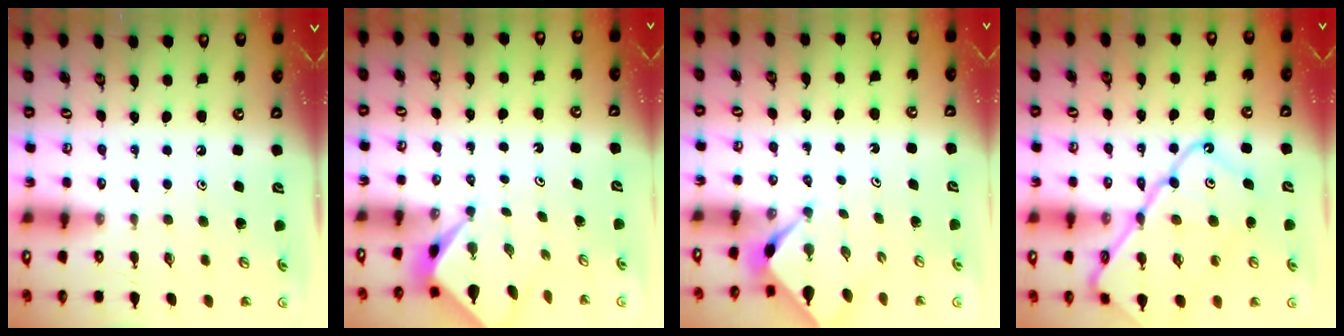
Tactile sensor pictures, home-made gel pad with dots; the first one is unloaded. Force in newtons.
{"total": 2.2, "press": 2.2, "slide": 0.2}
{"total": 2.3, "press": 2.3, "slide": 0.3}
{"total": 19.3, "press": 19.2, "slide": 2.0}